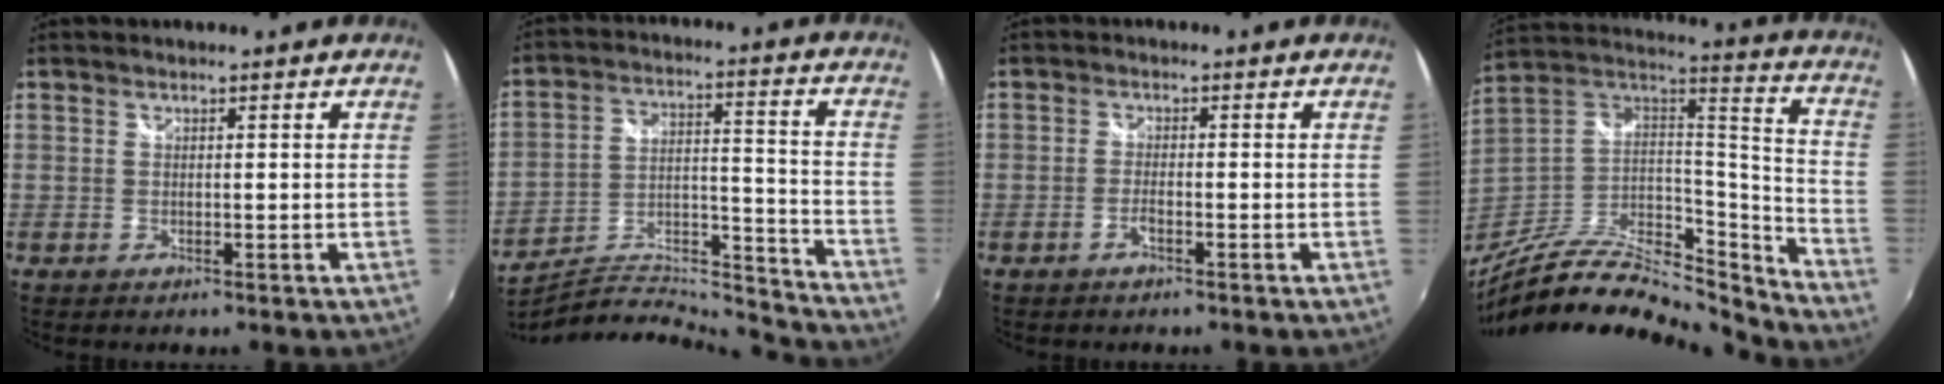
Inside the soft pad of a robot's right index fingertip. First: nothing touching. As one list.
[{"total": 20.1, "force": [-19.0, 3.1, 5.8], "torque": [-0.090, 0.014, -0.284]}, {"total": 1.5, "force": [-0.9, 0.3, 1.1], "torque": [-0.030, 0.000, -0.019]}, {"total": 27.1, "force": [-22.5, 7.0, 13.2], "torque": [-0.230, -0.016, -0.387]}]